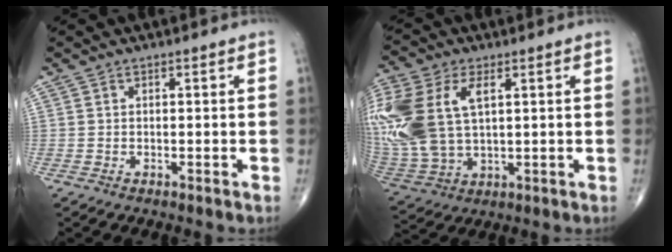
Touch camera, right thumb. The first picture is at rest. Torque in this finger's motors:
{"motor_torque": [0.74, 0.78, 1.55, 1.15, 0.59]}